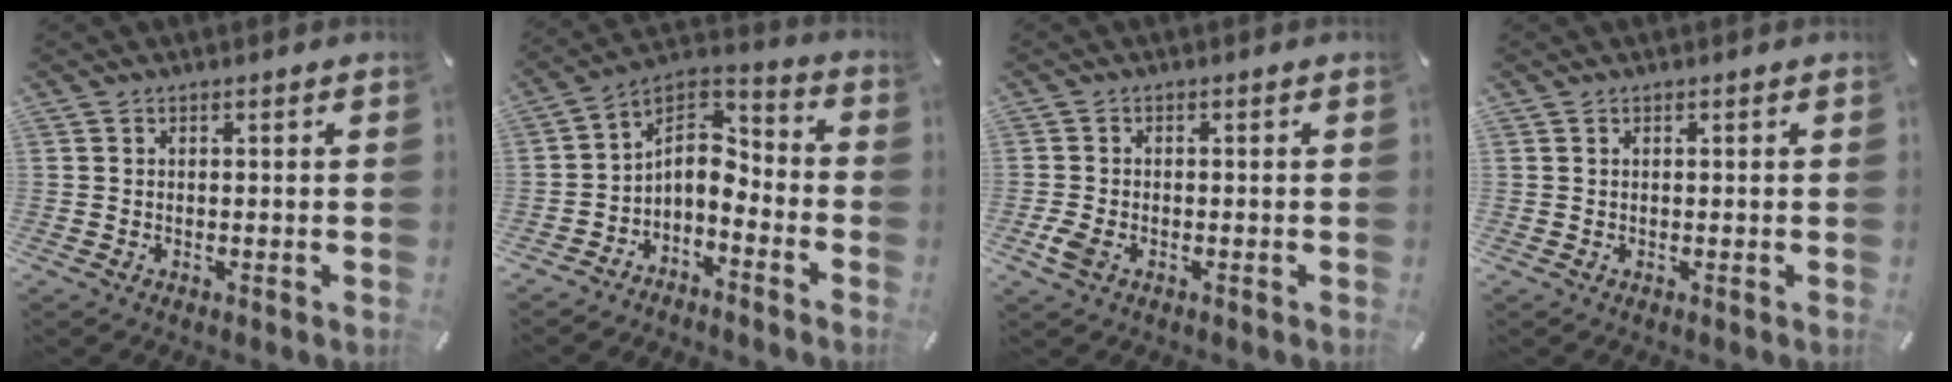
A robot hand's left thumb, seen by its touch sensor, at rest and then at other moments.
{"total": 7.7, "force": [-2.4, 5.8, 4.4], "torque": [-0.087, -0.002, -0.047]}
{"total": 3.6, "force": [-1.4, 2.2, 2.4], "torque": [-0.067, -0.005, -0.030]}
{"total": 0.0}